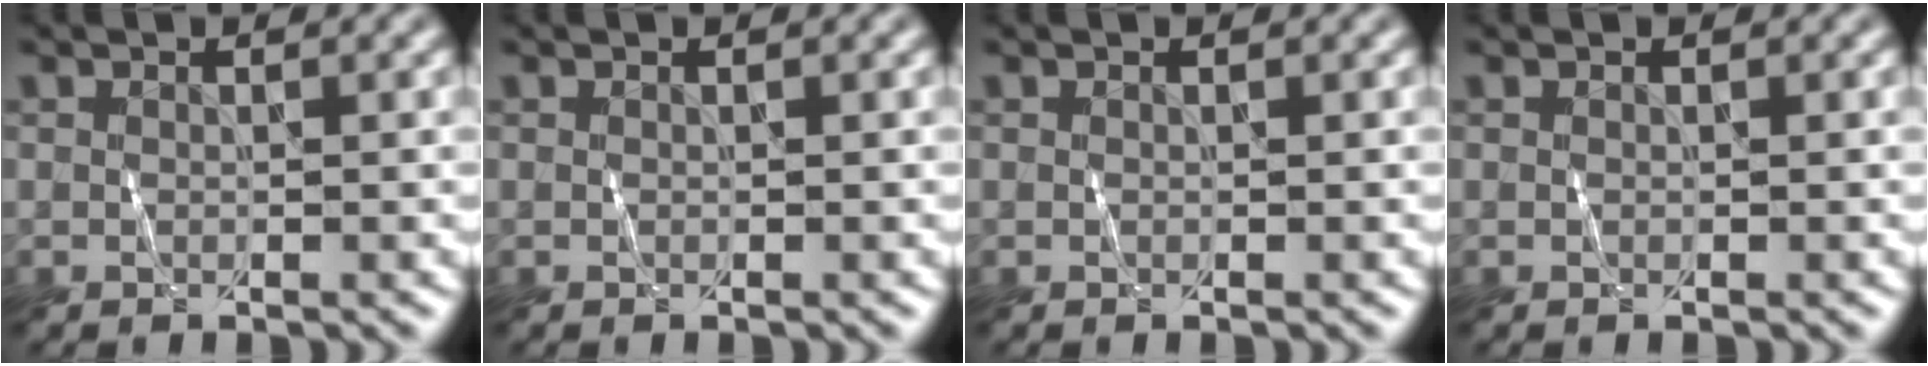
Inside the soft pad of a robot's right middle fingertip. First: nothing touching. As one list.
[{"total": 0.0}, {"total": 0.0}, {"total": 0.0}]